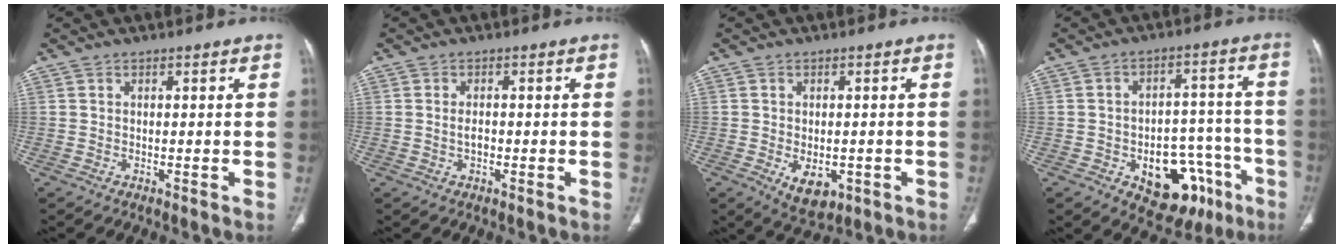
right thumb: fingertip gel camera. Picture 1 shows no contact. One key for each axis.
{"total": 1.8, "fx": -0.3, "fy": 1.0, "fz": 1.4, "tx": -0.028, "ty": 0.002, "tz": -0.006}
{"total": 6.1, "fx": -1.9, "fy": 3.8, "fz": 4.5, "tx": -0.058, "ty": -0.001, "tz": -0.014}
{"total": 16.2, "fx": -7.4, "fy": 9.8, "fz": 10.5, "tx": -0.094, "ty": 0.053, "tz": -0.090}